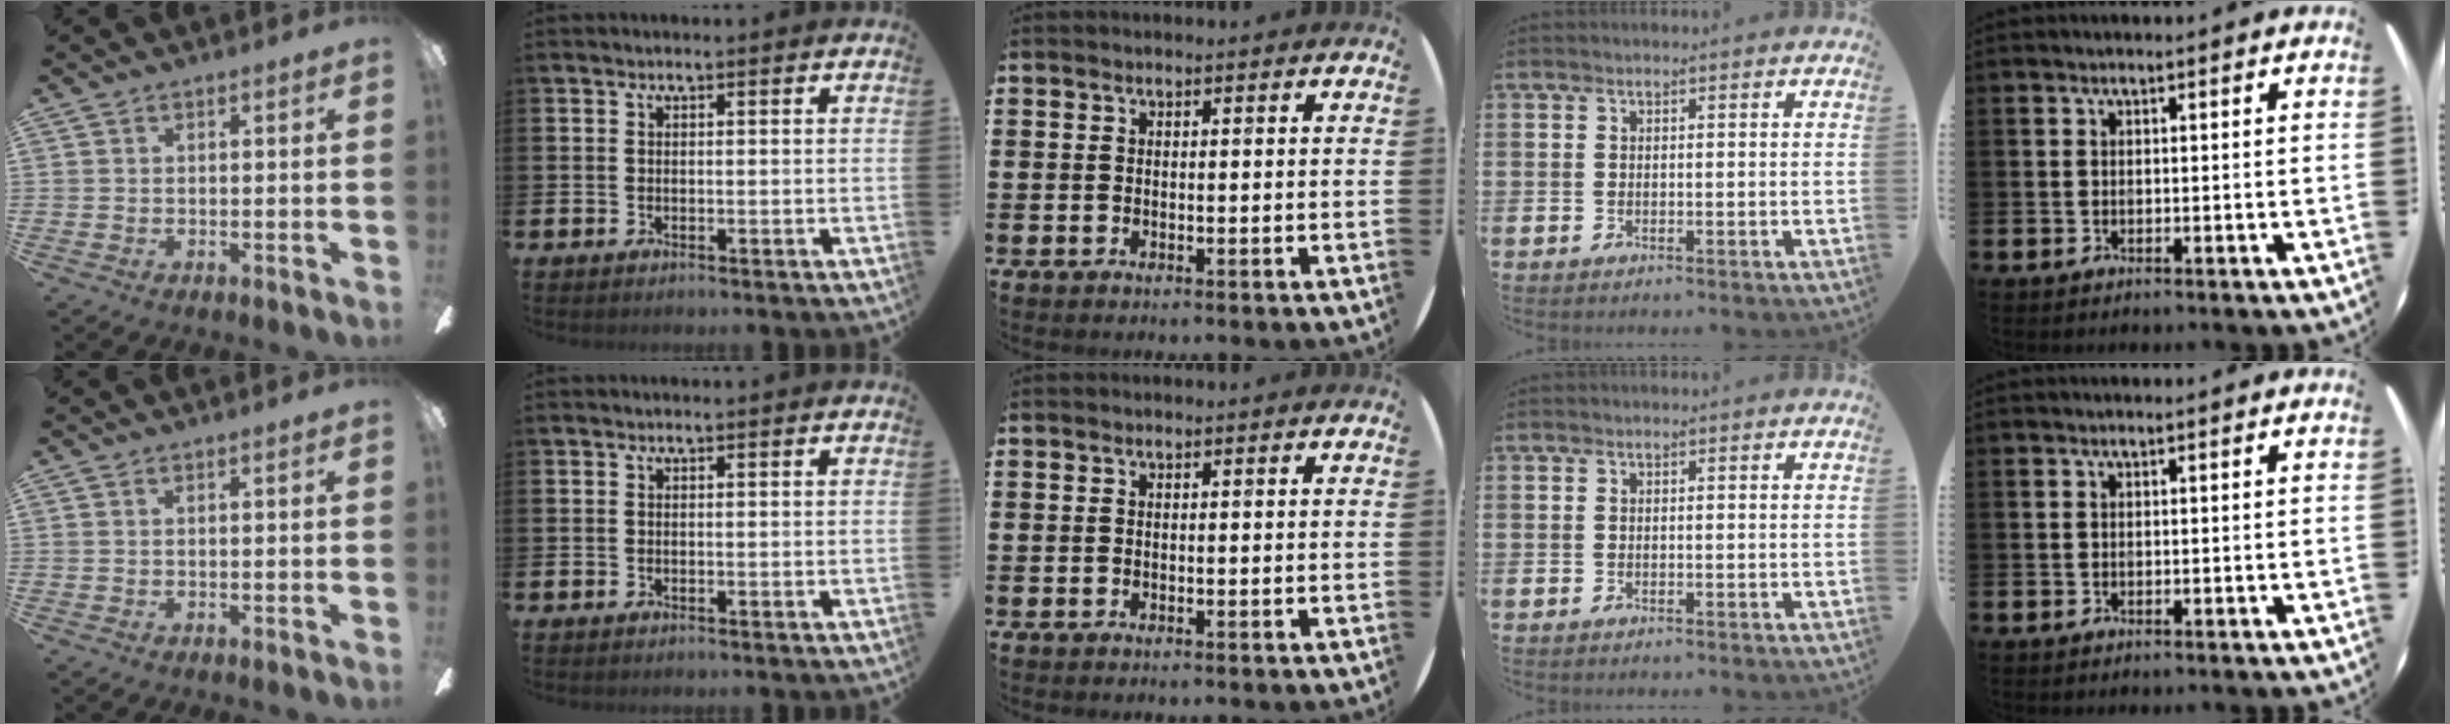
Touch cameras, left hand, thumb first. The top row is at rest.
{}